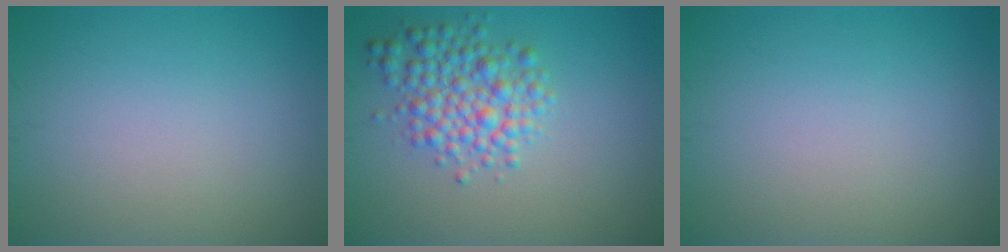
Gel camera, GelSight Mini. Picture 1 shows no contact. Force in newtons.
{"total": 4.5, "press": 4.5, "slide": 0.1}
{"total": 0.0}